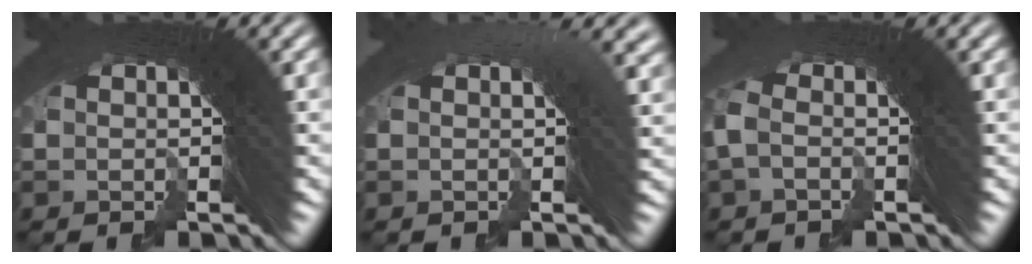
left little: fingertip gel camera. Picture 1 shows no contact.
{"total": 2.9, "force": [1.1, 1.3, 2.3], "torque": [0.005, 0.031, -0.009]}
{"total": 1.0, "force": [-0.7, -0.2, 0.7], "torque": [-0.021, 0.006, -0.017]}